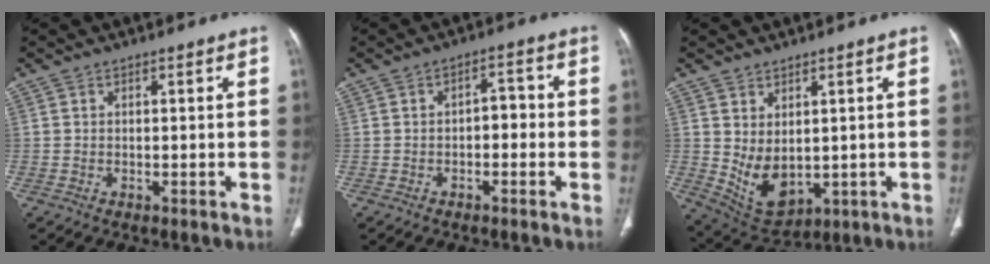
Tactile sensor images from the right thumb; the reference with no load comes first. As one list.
[{"total": 3.7, "force": [-0.8, 2.2, 2.8], "torque": [-0.024, 0.018, -0.018]}, {"total": 8.4, "force": [0.5, 5.3, 6.5], "torque": [-0.102, -0.013, 0.041]}]